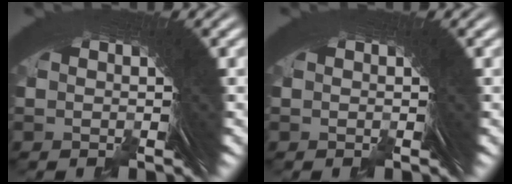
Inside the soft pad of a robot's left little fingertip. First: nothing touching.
{"total": 0.0}